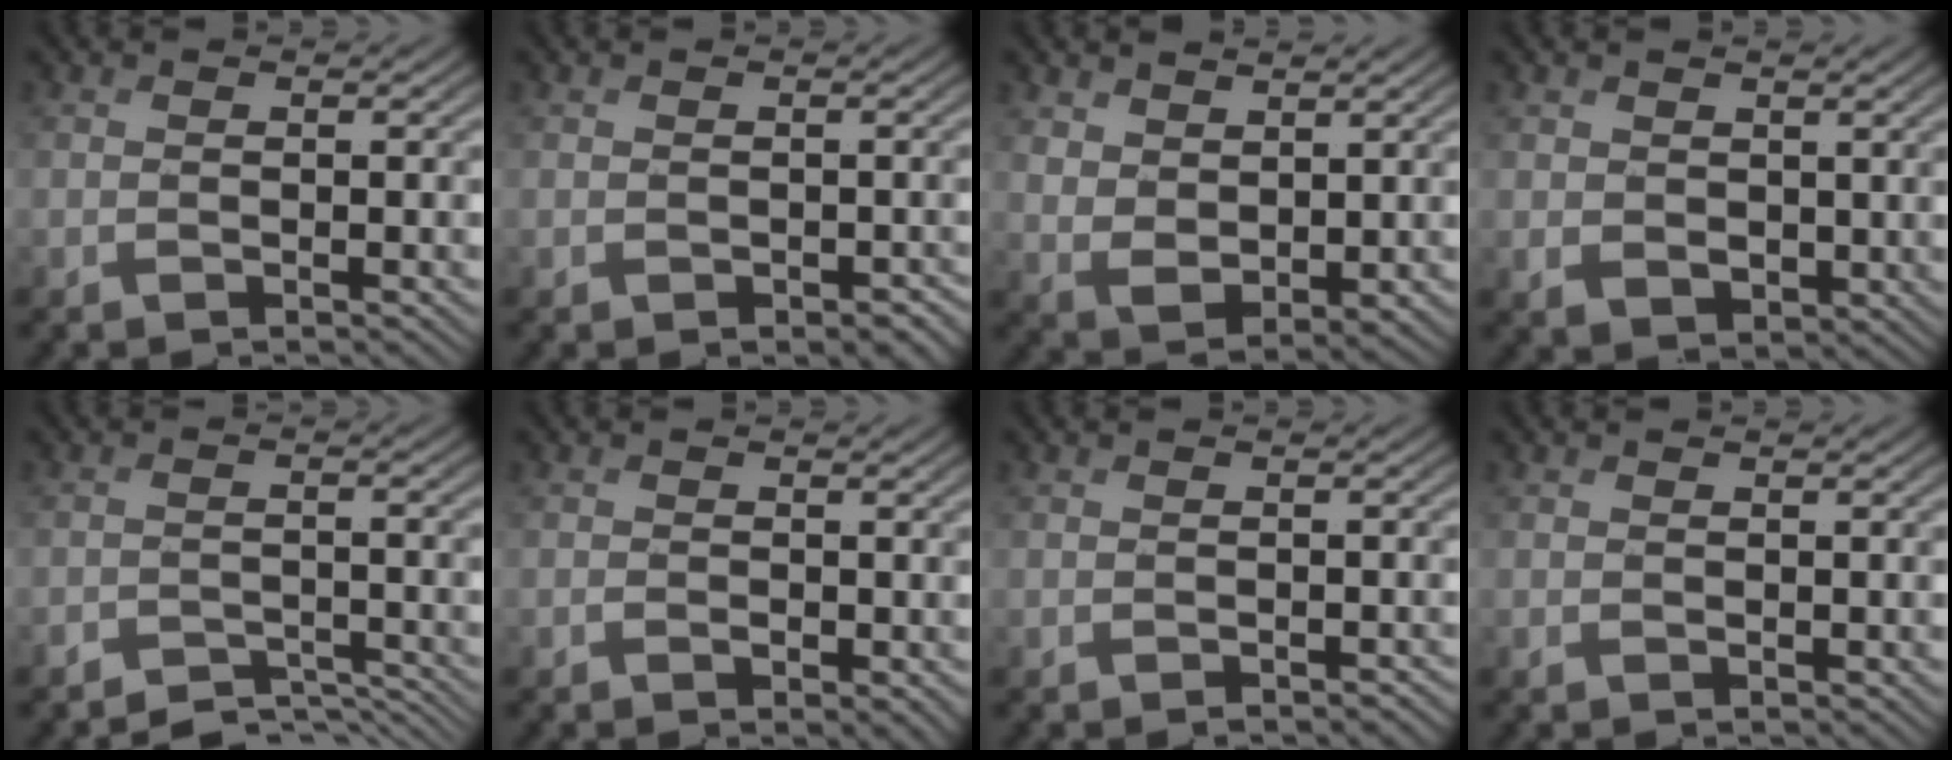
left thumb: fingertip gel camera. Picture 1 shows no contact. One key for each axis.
{"total": 1.3, "fx": -0.5, "fy": 0.9, "fz": 0.8, "tx": -0.015, "ty": -0.012, "tz": -0.005}
{"total": 5.1, "fx": 3.1, "fy": 2.9, "fz": 2.7, "tx": -0.069, "ty": -0.011, "tz": 0.070}
{"total": 2.8, "fx": 1.0, "fy": 2.2, "fz": 1.4, "tx": -0.045, "ty": -0.010, "tz": 0.022}
{"total": 4.0, "fx": -3.8, "fy": 0.8, "fz": 1.0, "tx": -0.019, "ty": -0.005, "tz": -0.060}
{"total": 1.4, "fx": -0.3, "fy": 1.0, "fz": 1.0, "tx": -0.020, "ty": -0.007, "tz": -0.004}
{"total": 0.8, "fx": -0.5, "fy": 0.4, "fz": 0.4, "tx": -0.007, "ty": -0.005, "tz": -0.007}
{"total": 0.5, "fx": 0.3, "fy": 0.4, "fz": 0.2, "tx": -0.006, "ty": -0.002, "tz": 0.007}